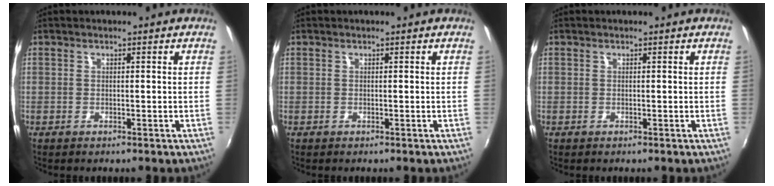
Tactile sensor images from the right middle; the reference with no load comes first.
{"total": 0.0}
{"total": 0.0}